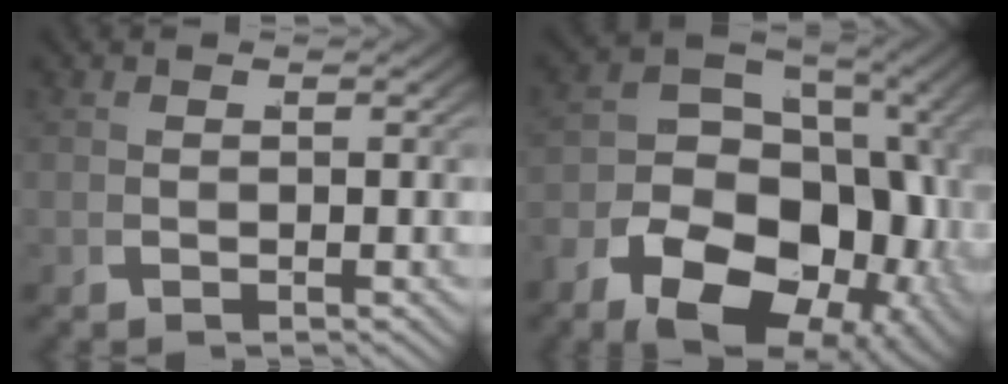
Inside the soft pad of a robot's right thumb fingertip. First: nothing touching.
{"total": 18.8, "force": [-3.6, 12.9, 13.2], "torque": [-0.202, -0.046, -0.049]}